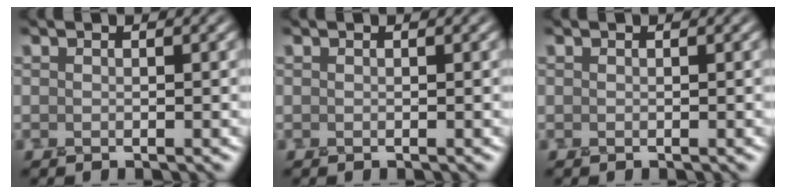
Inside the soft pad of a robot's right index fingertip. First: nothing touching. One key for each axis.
{"total": 0.0}
{"total": 0.0}